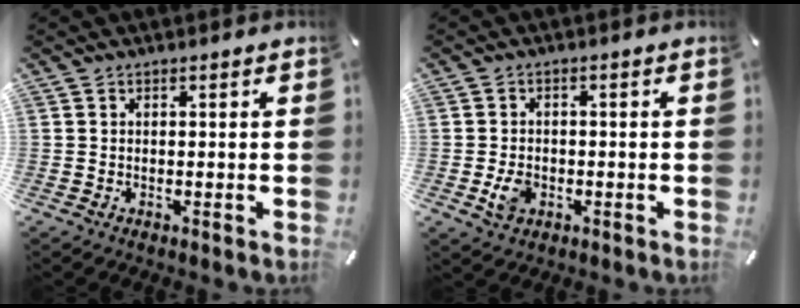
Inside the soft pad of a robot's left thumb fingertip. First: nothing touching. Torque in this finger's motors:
{"motor_torque": [0.63, 0.94, 0.15, -0.10, 0.11]}